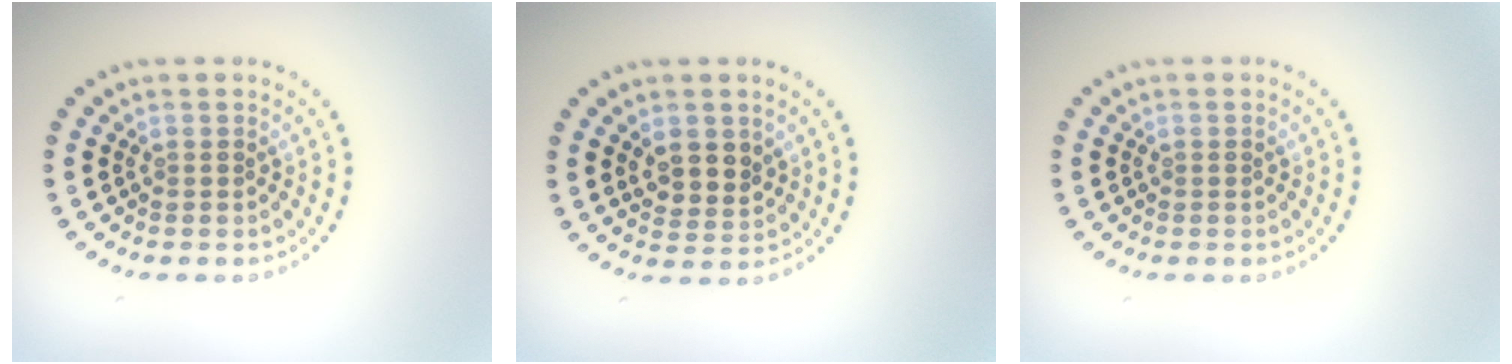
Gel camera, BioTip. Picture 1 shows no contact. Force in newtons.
{"total": 2.7, "press": 2.4, "slide": 1.1}
{"total": 0.0}